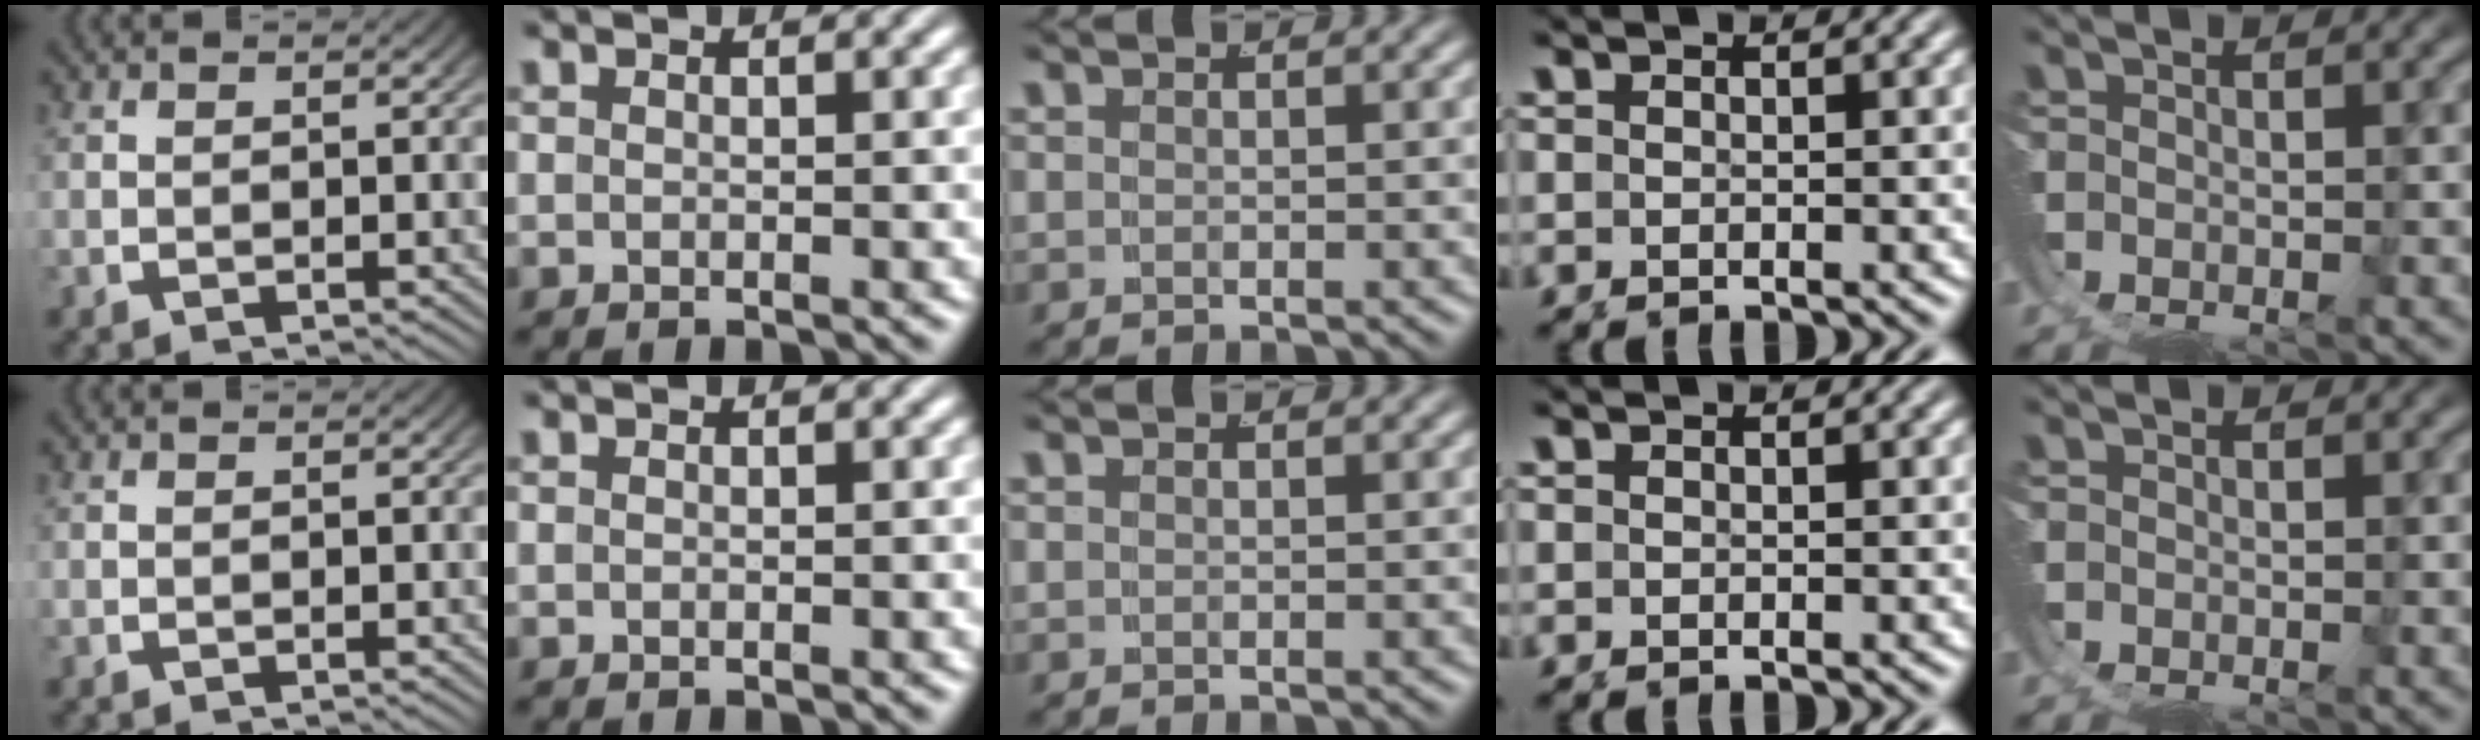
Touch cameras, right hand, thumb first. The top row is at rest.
{}